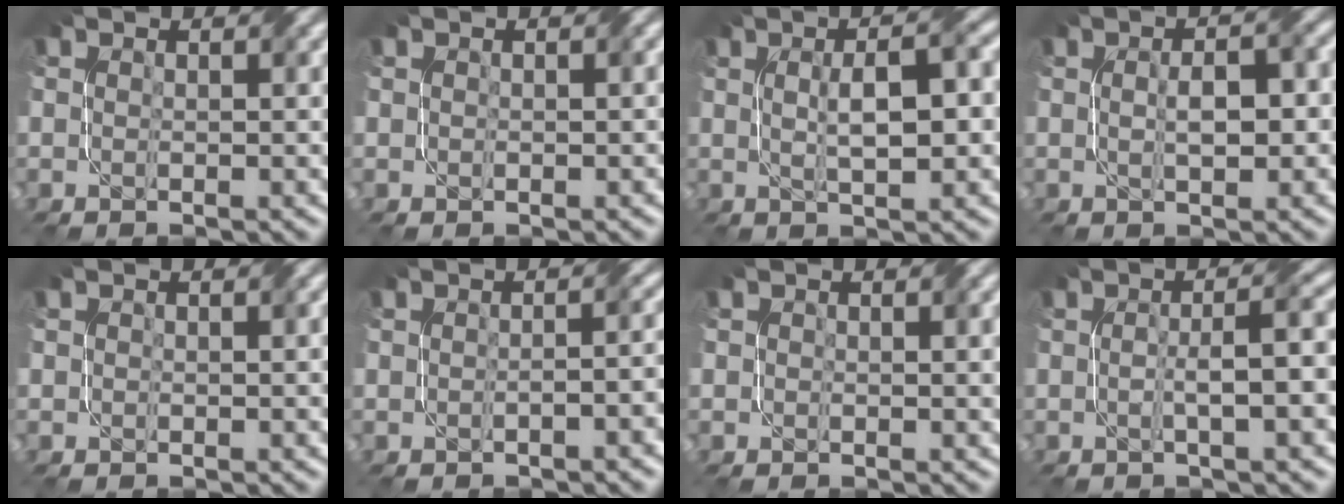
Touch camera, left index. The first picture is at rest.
{"total": 0.5, "force": [0.3, 0.4, 0.1], "torque": [0.000, 0.000, 0.006]}
{"total": 5.0, "force": [0.6, 1.4, 4.7], "torque": [-0.067, 0.008, 0.007]}
{"total": 3.3, "force": [0.1, 1.3, 3.0], "torque": [-0.041, 0.000, 0.003]}
{"total": 0.9, "force": [0.4, 0.6, 0.6], "torque": [-0.007, 0.001, 0.007]}
{"total": 1.9, "force": [-0.6, 0.7, 1.7], "torque": [-0.017, 0.004, -0.007]}
{"total": 1.4, "force": [0.7, 0.8, 1.0], "torque": [-0.011, -0.001, 0.012]}
{"total": 4.1, "force": [-0.3, 0.7, 4.0], "torque": [-0.065, 0.009, -0.005]}